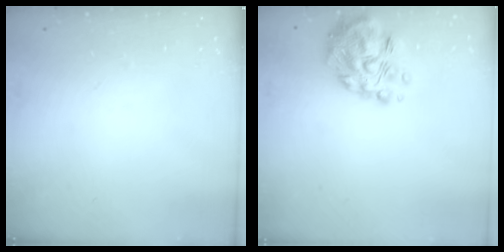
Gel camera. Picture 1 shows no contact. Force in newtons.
{"total": 12.9, "press": 12.4, "slide": 3.6}